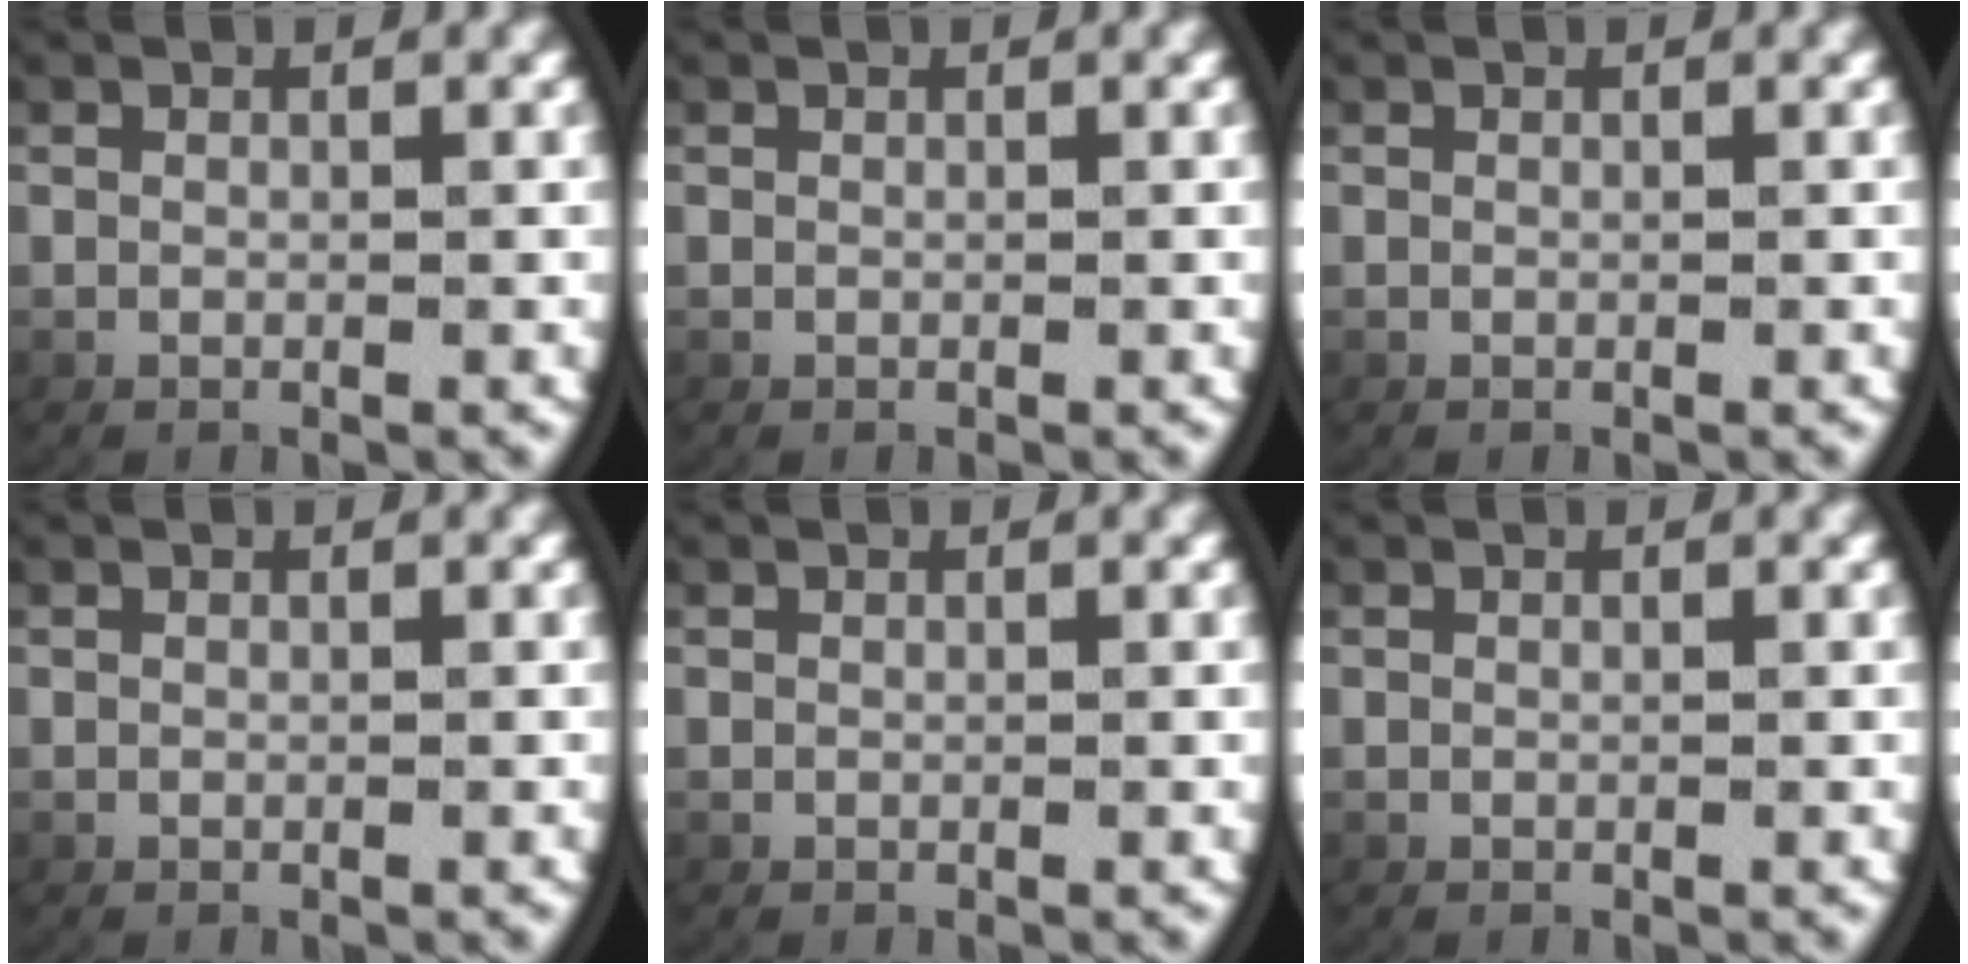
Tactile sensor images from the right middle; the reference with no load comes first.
{"total": 0.0}
{"total": 0.0}
{"total": 0.0}
{"total": 0.0}
{"total": 0.0}